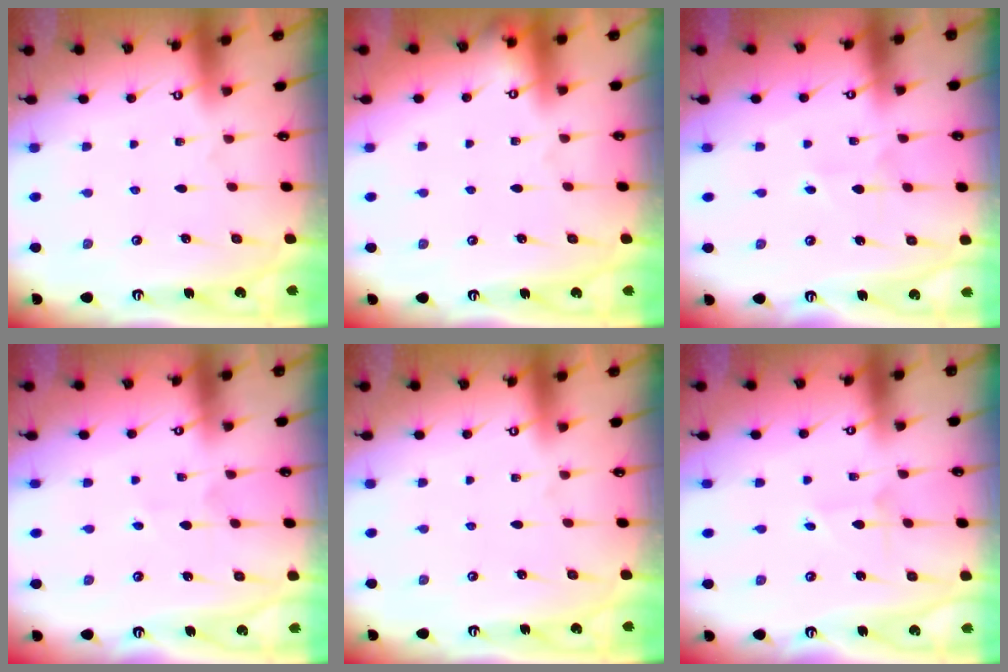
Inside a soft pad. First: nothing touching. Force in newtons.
{"total": 0.0}
{"total": 2.8, "press": 2.7, "slide": 0.4}
{"total": 2.2, "press": 2.0, "slide": 0.8}
{"total": 0.0}
{"total": 1.2, "press": 1.2, "slide": 0.1}